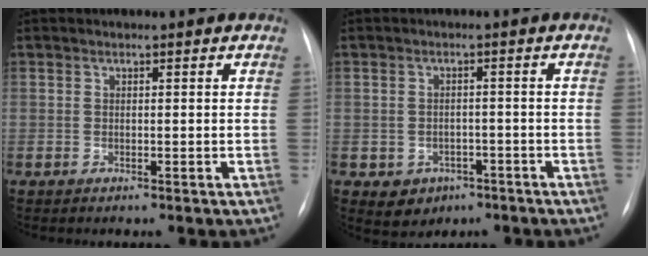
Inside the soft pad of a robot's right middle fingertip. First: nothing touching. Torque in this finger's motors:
{"motor_torque": [0.24, -0.24, 0.02, 0.01]}